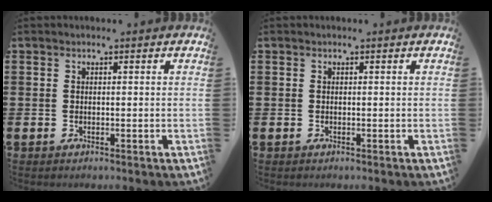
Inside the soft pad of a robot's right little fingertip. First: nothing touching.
{"total": 0.0}